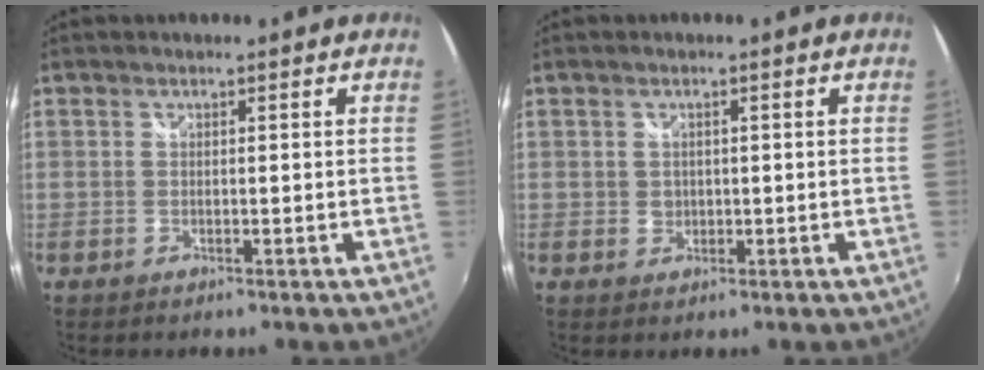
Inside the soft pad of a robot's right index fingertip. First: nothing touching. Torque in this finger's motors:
{"motor_torque": [-1.05, 1.07, 0.00, 0.02]}